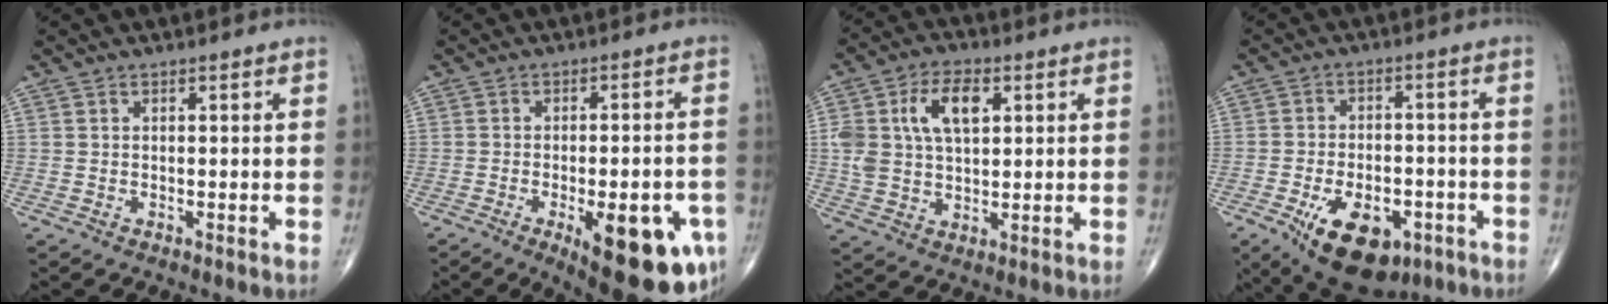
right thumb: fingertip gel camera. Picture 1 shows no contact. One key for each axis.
{"total": 18.7, "fx": -7.6, "fy": 6.8, "fz": 15.7, "tx": -0.148, "ty": 0.010, "tz": -0.086}
{"total": 10.9, "fx": 3.2, "fy": 6.2, "fz": 8.3, "tx": -0.146, "ty": 0.006, "tz": 0.060}
{"total": 14.9, "fx": -7.2, "fy": 8.3, "fz": 10.1, "tx": -0.143, "ty": 0.018, "tz": -0.096}